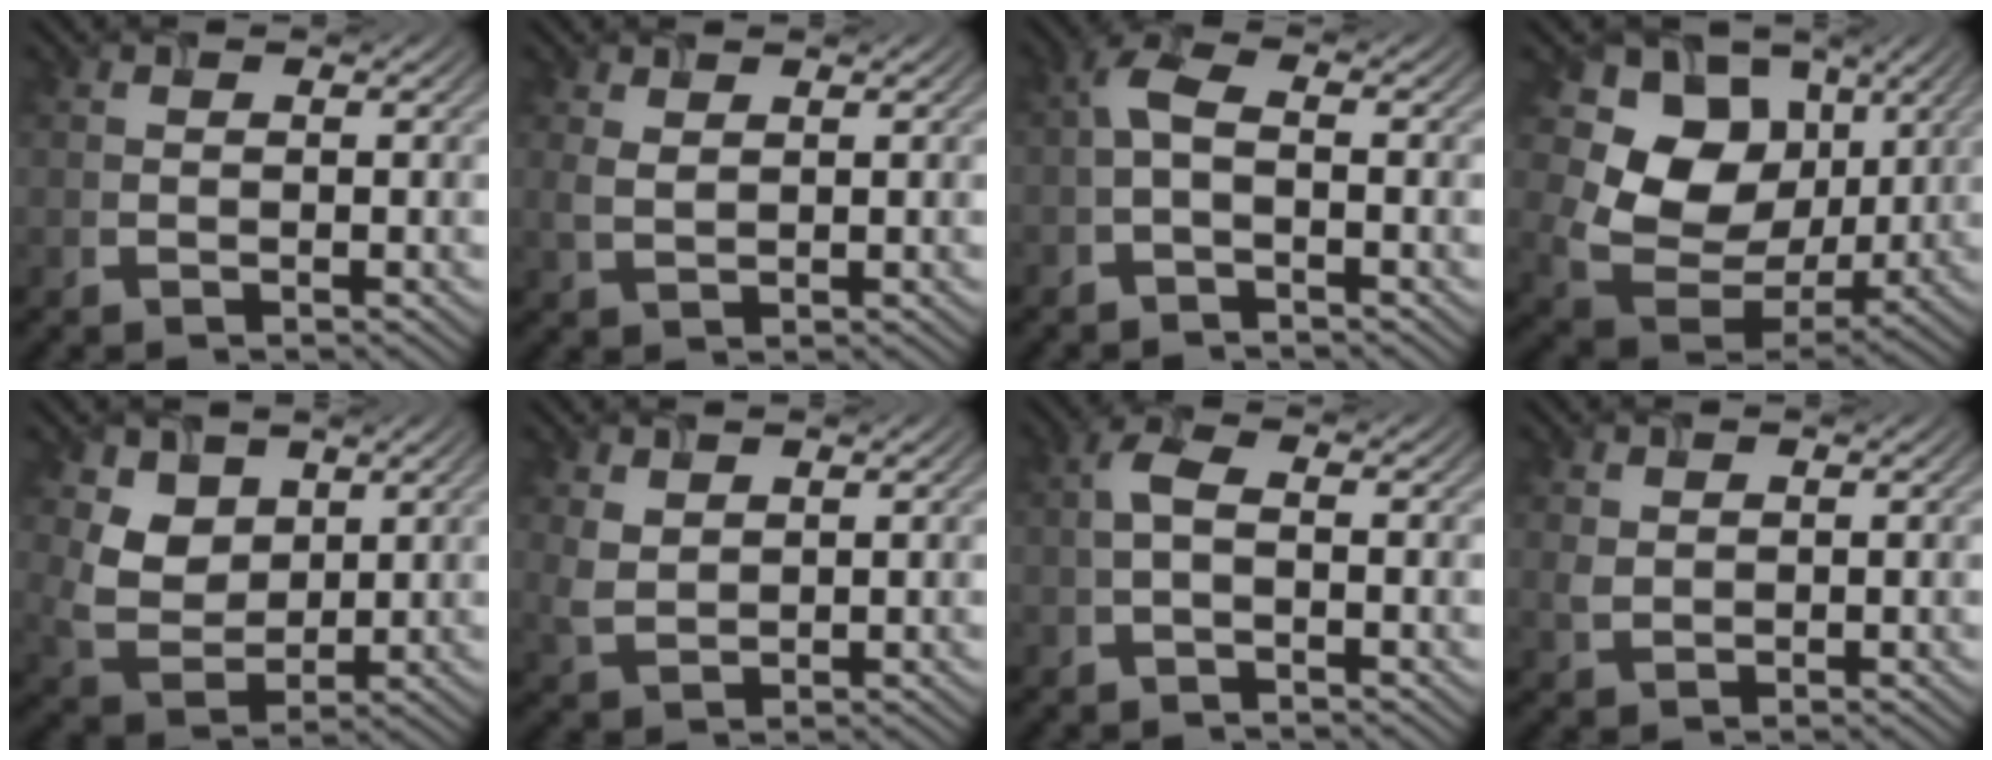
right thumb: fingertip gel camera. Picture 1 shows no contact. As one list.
[{"total": 1.7, "force": [1.0, 0.7, 1.2], "torque": [-0.035, -0.003, 0.024]}, {"total": 2.7, "force": [-0.9, 1.0, 2.4], "torque": [-0.057, 0.006, -0.025]}, {"total": 12.8, "force": [3.5, 9.9, 7.2], "torque": [-0.145, -0.003, 0.055]}, {"total": 5.7, "force": [3.0, 4.0, 2.7], "torque": [-0.073, -0.017, 0.058]}, {"total": 2.6, "force": [1.7, 1.5, 1.3], "torque": [-0.038, -0.006, 0.041]}, {"total": 2.1, "force": [-0.6, 0.8, 1.9], "torque": [-0.045, 0.005, -0.016]}, {"total": 1.4, "force": [0.8, 0.9, 0.6], "torque": [-0.018, -0.005, 0.021]}]